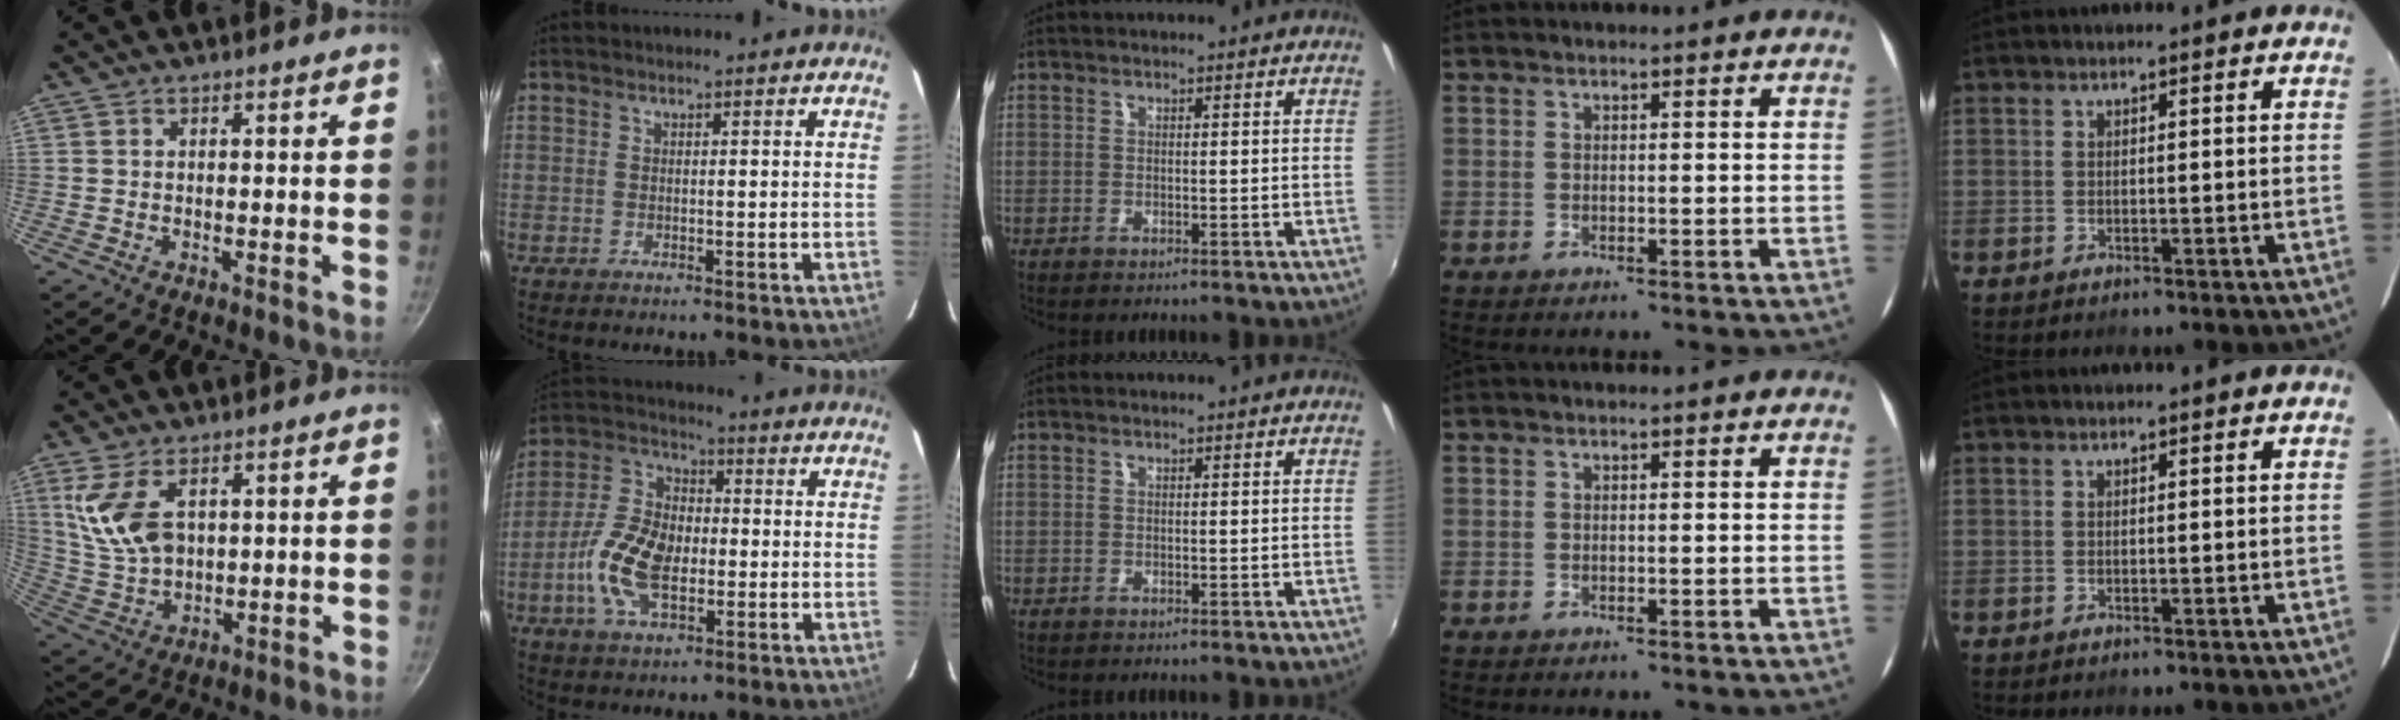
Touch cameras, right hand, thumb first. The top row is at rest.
{"thumb": {"total": 11.1, "force": [3.5, 6.5, 8.2], "torque": [-0.154, -0.016, 0.083]}, "index": {"total": 13.1, "force": [-3.1, 7.3, 10.5], "torque": [-0.224, 0.009, -0.060]}}